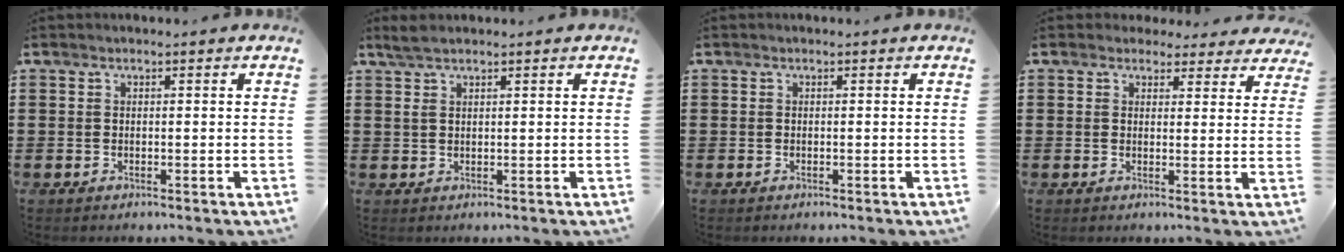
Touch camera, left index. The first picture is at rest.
{"total": 2.1, "force": [1.4, 0.6, 1.5], "torque": [-0.033, 0.004, 0.025]}
{"total": 0.0}
{"total": 3.0, "force": [2.8, 1.1, 0.5], "torque": [-0.011, -0.007, 0.050]}